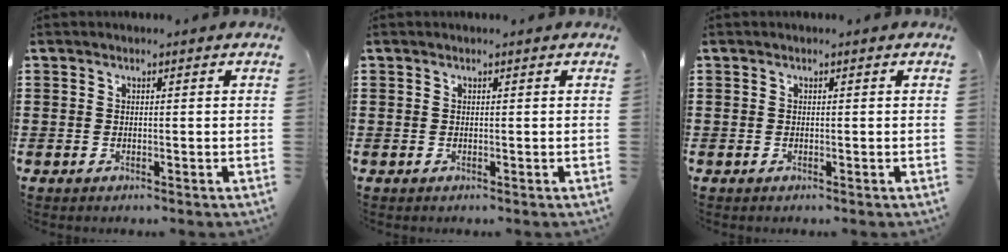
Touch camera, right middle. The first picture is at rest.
{"total": 0.0}
{"total": 0.0}